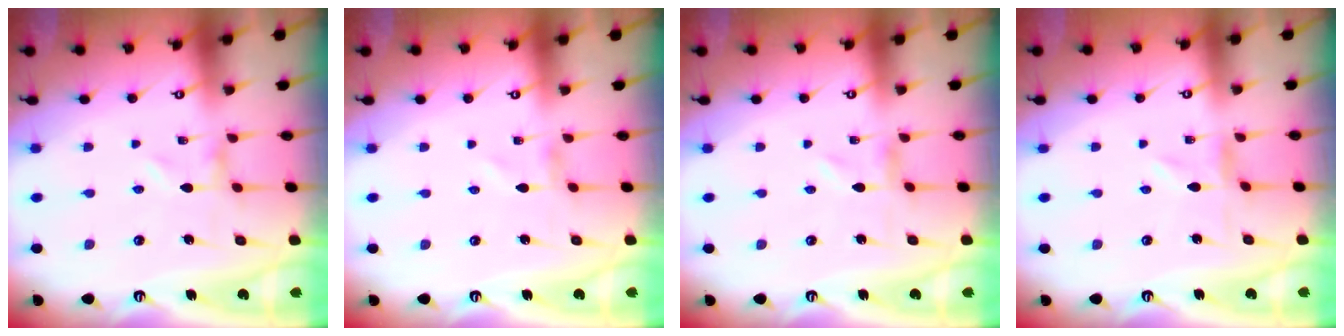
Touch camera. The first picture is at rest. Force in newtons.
{"total": 0.7, "press": 0.6, "slide": 0.1}
{"total": 0.0}
{"total": 0.7, "press": 0.7, "slide": 0.1}